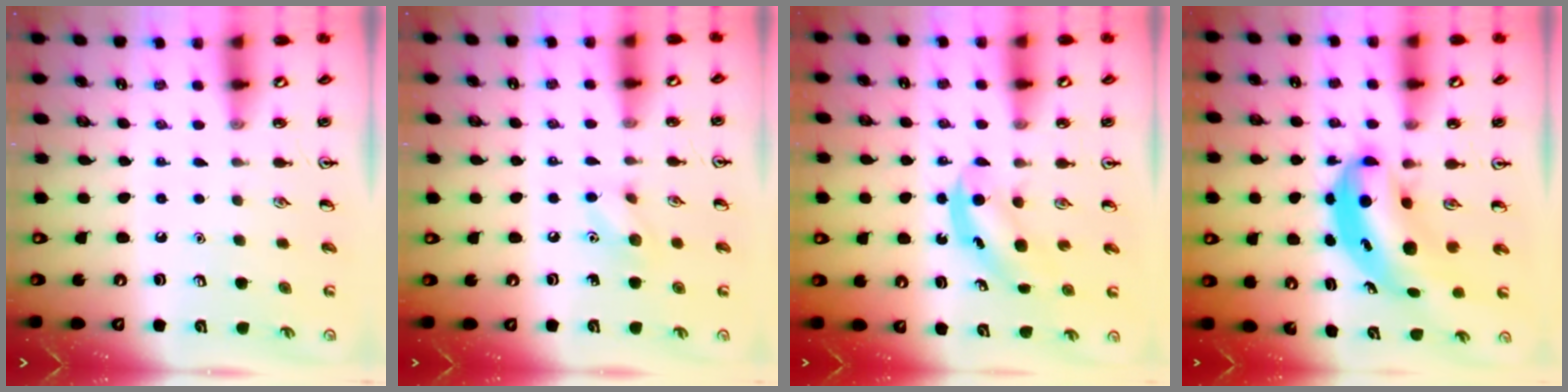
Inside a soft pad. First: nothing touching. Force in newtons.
{"total": 6.3, "press": 6.2, "slide": 0.9}
{"total": 4.8, "press": 4.7, "slide": 0.6}
{"total": 7.7, "press": 7.5, "slide": 2.0}